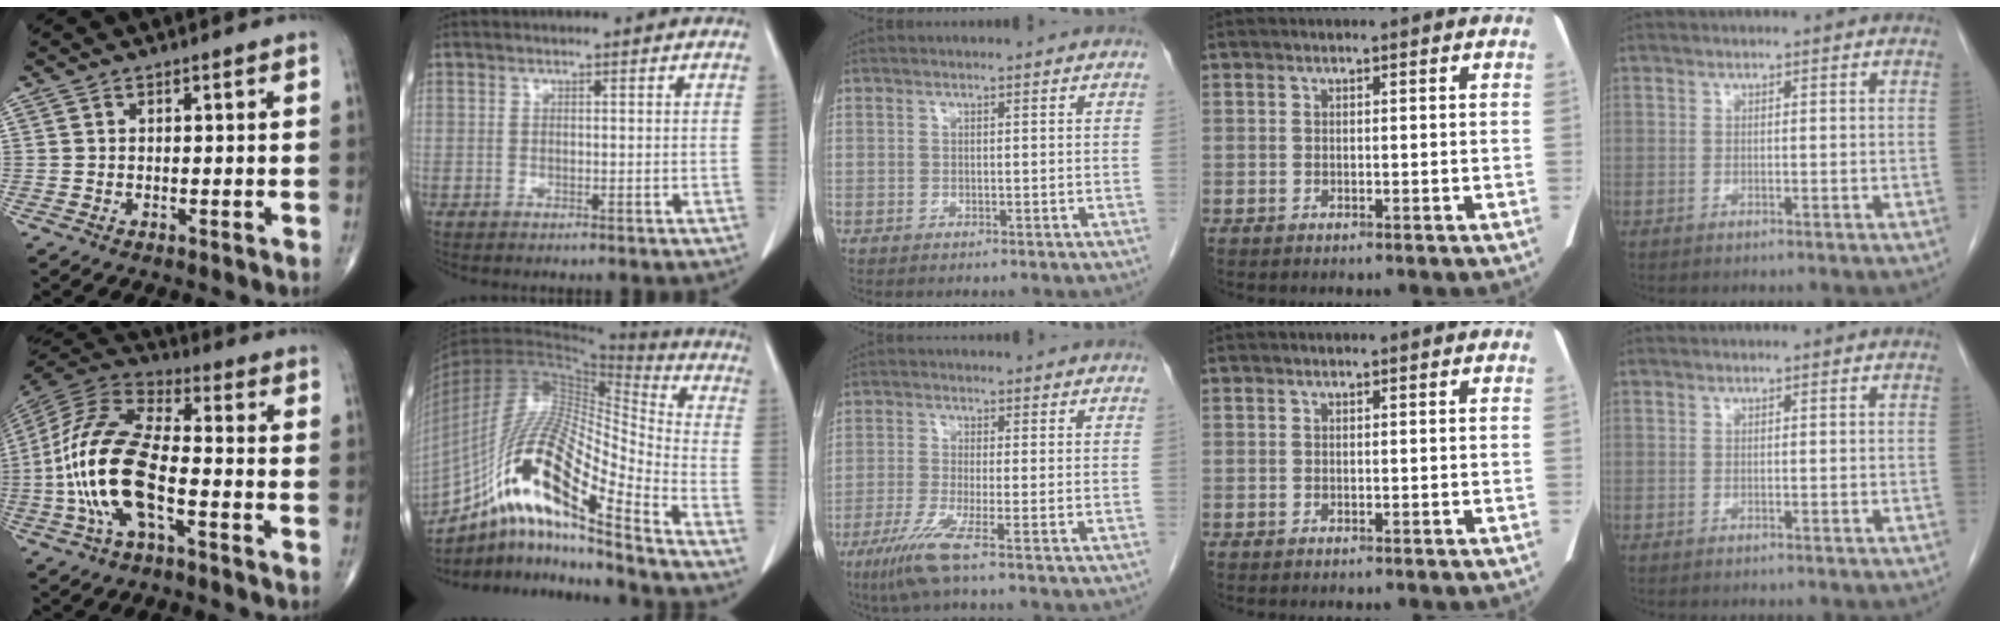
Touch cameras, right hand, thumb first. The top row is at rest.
{"thumb": {"total": 18.3, "force": [-4.5, 7.6, 16.0], "torque": [-0.345, 0.033, -0.088]}, "index": {"total": 20.7, "force": [-12.4, 2.7, 16.3], "torque": [-0.333, -0.006, -0.224]}, "middle": {"total": 5.4, "force": [-3.1, -0.6, 4.4], "torque": [-0.091, -0.020, -0.067]}}